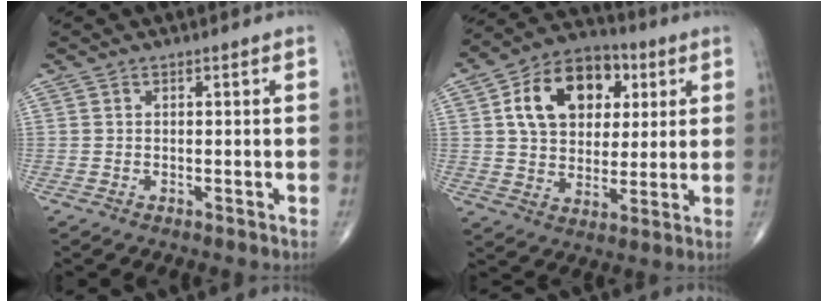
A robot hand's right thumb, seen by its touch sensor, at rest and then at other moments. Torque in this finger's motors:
{"motor_torque": [0.88, 3.07, 1.50, 0.61, 0.15]}